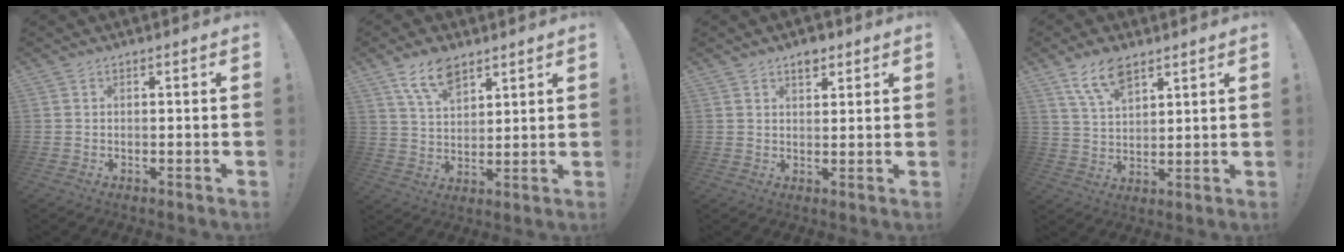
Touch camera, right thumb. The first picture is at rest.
{"total": 10.0, "force": [6.8, 4.9, 5.5], "torque": [-0.109, -0.023, 0.130]}
{"total": 4.0, "force": [2.6, 2.4, 1.9], "torque": [-0.013, -0.013, 0.042]}
{"total": 9.5, "force": [6.3, 4.5, 5.5], "torque": [-0.106, -0.020, 0.120]}